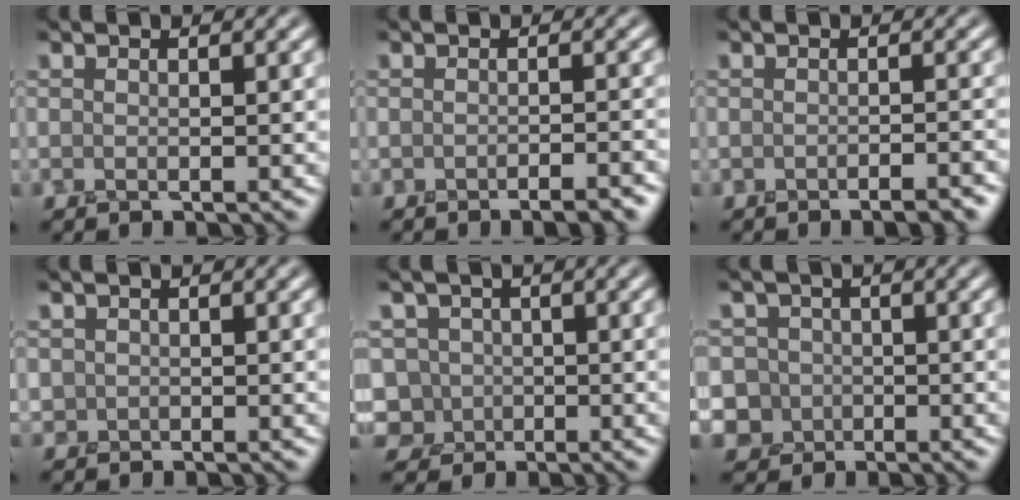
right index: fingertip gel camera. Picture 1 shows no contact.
{"total": 2.5, "force": [-1.8, 0.5, 1.6], "torque": [-0.009, 0.008, -0.024]}
{"total": 2.2, "force": [-1.6, 0.4, 1.4], "torque": [-0.009, 0.007, -0.021]}
{"total": 0.8, "force": [0.3, 0.5, -0.5], "torque": [0.018, 0.004, 0.006]}
{"total": 3.7, "force": [0.1, 3.7, 0.5], "torque": [0.007, 0.027, -0.015]}
{"total": 5.4, "force": [0.0, 5.3, 0.8], "torque": [-0.007, 0.028, -0.023]}